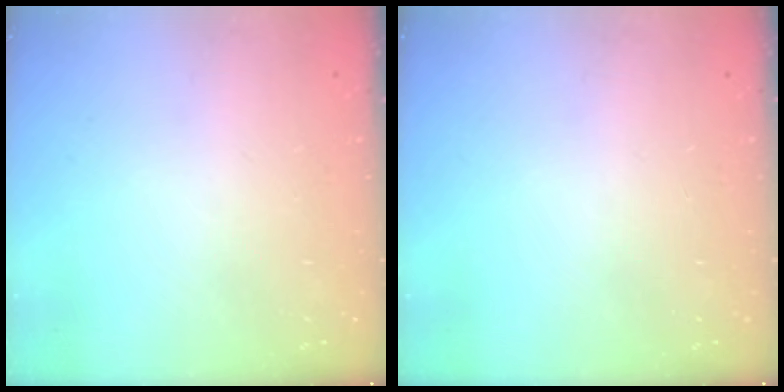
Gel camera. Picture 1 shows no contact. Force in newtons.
{"total": 0.0}